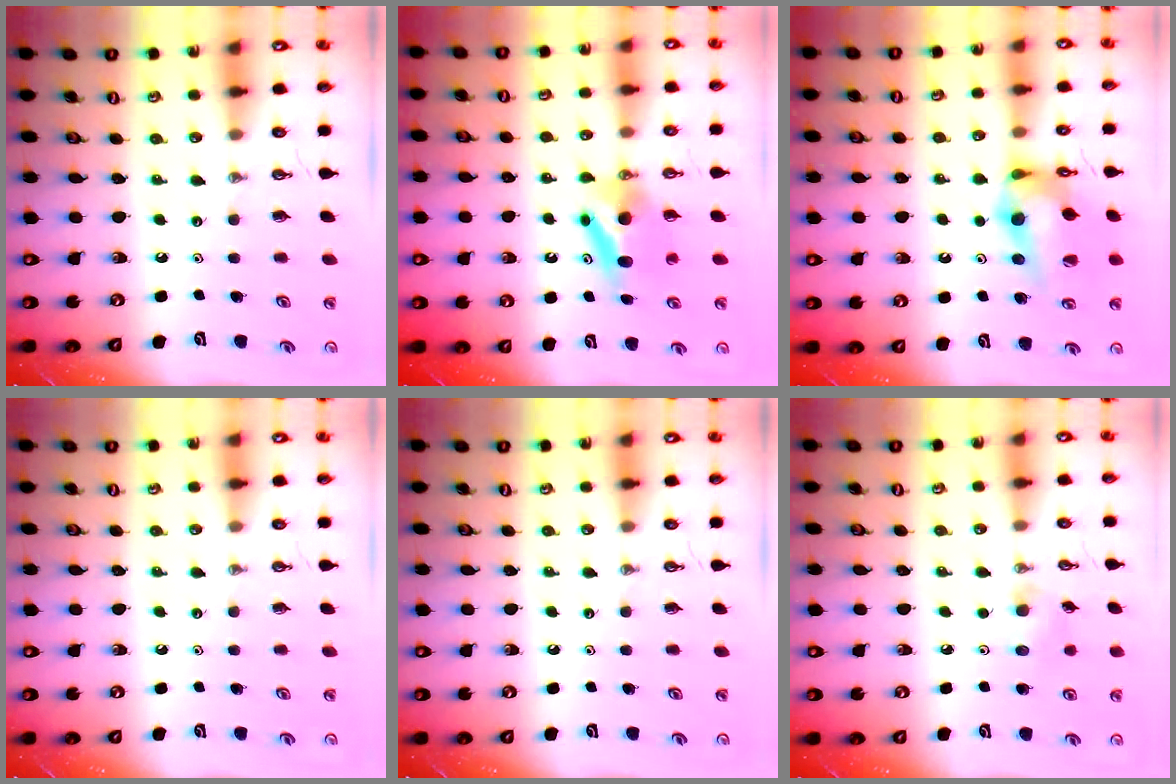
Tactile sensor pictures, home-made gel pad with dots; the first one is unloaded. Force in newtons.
{"total": 9.6, "press": 5.7, "slide": 7.7}
{"total": 14.3, "press": 14.3, "slide": 1.1}
{"total": 1.0, "press": 0.0, "slide": 1.0}
{"total": 0.0}
{"total": 4.8, "press": 4.6, "slide": 1.4}